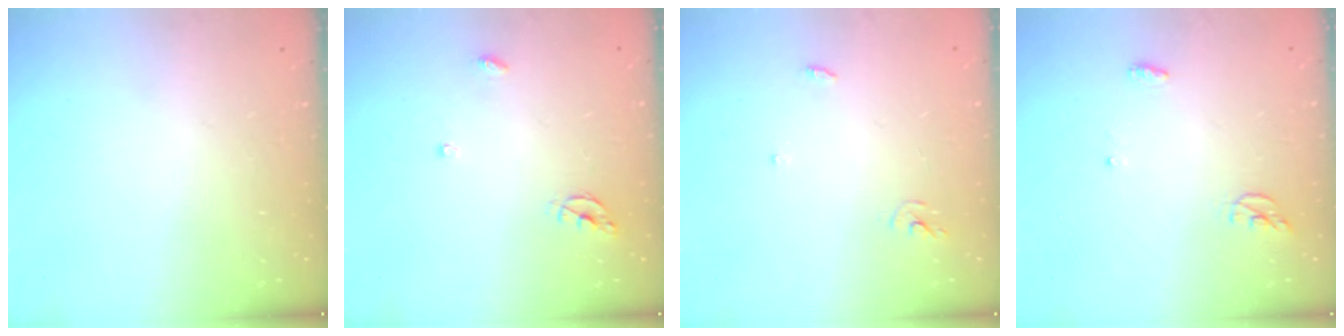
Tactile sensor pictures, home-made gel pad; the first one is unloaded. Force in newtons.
{"total": 5.5, "press": 5.5, "slide": 0.6}
{"total": 3.0, "press": 3.0, "slide": 0.2}
{"total": 4.9, "press": 4.9, "slide": 0.2}